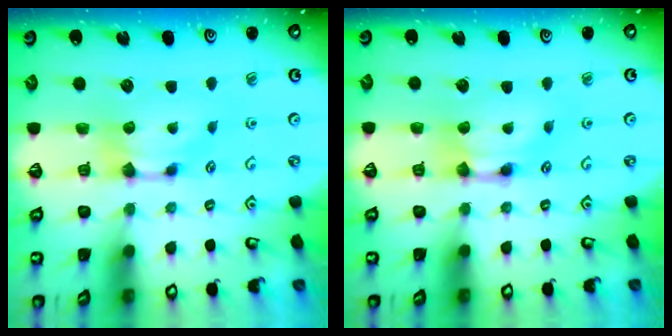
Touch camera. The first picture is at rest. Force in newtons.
{"total": 1.9, "press": 1.9, "slide": 0.1}